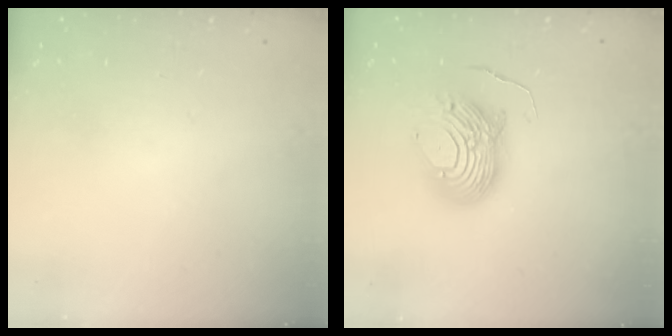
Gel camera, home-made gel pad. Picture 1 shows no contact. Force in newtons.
{"total": 12.1, "press": 12.0, "slide": 1.2}